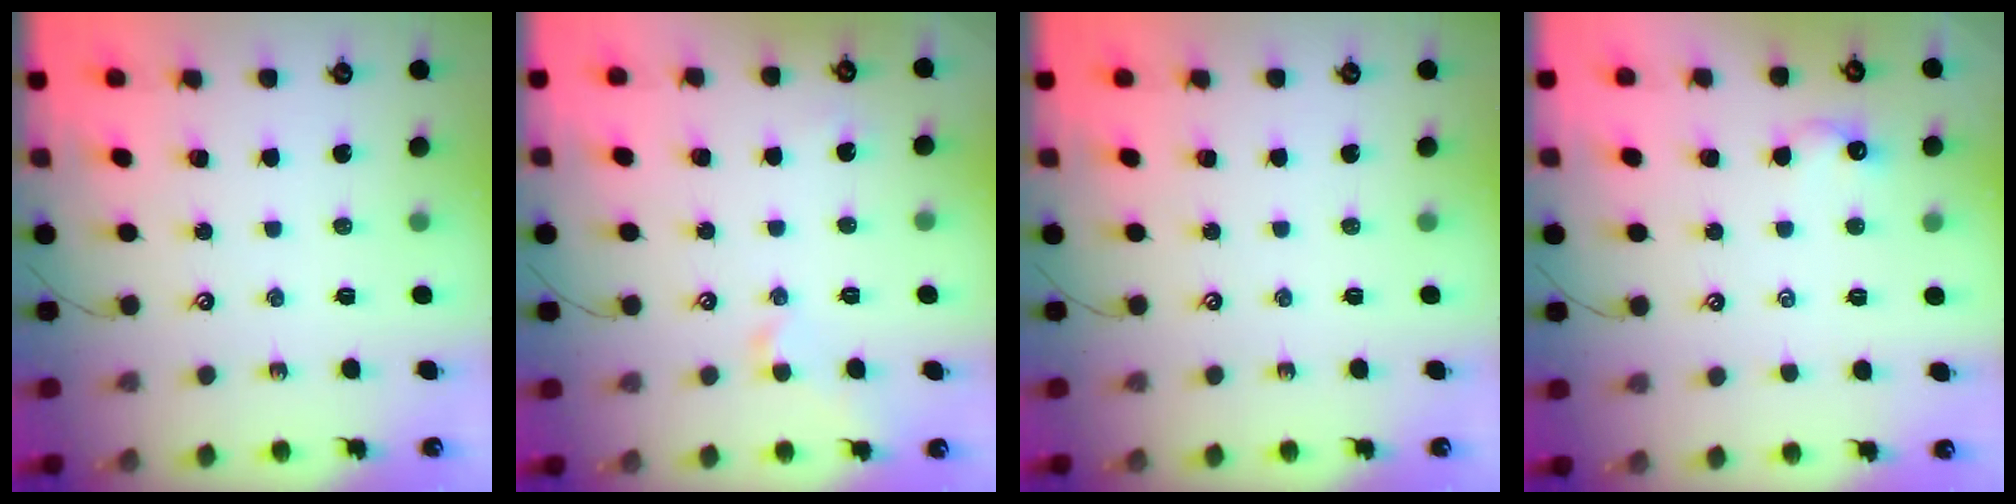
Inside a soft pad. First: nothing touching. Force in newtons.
{"total": 1.0, "press": 0.9, "slide": 0.3}
{"total": 0.0}
{"total": 0.8, "press": 0.6, "slide": 0.5}